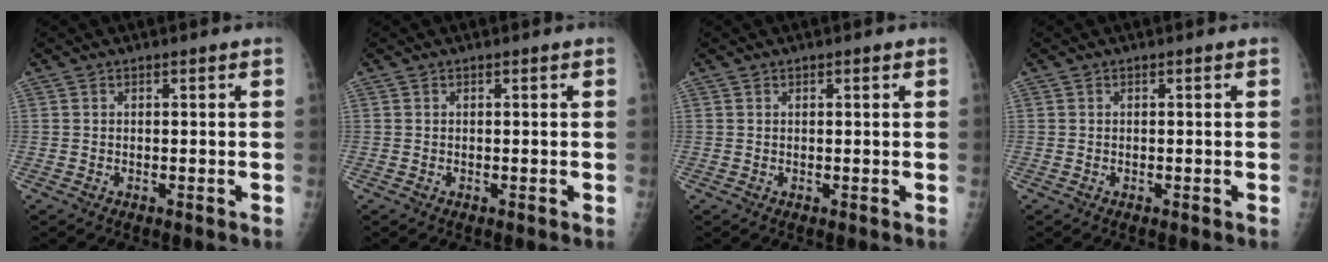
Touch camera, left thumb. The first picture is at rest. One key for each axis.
{"total": 0.0}
{"total": 0.6, "fx": 0.4, "fy": 0.2, "fz": 0.4, "tx": -0.004, "ty": -0.001, "tz": 0.005}
{"total": 0.0}